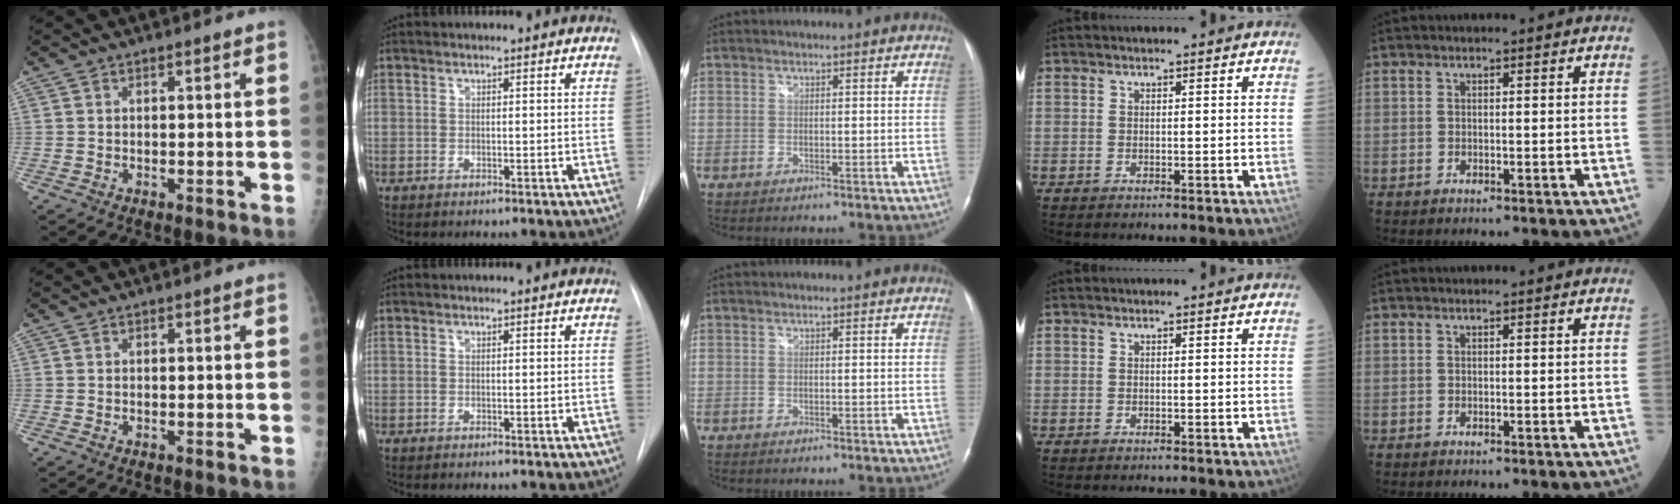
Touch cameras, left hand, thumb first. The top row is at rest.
{}